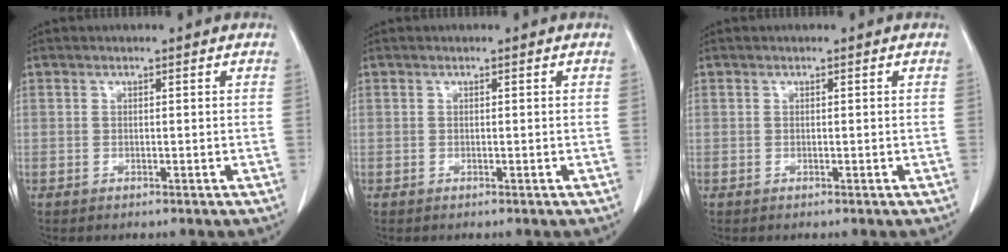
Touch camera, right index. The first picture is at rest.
{"total": 0.0}
{"total": 0.0}